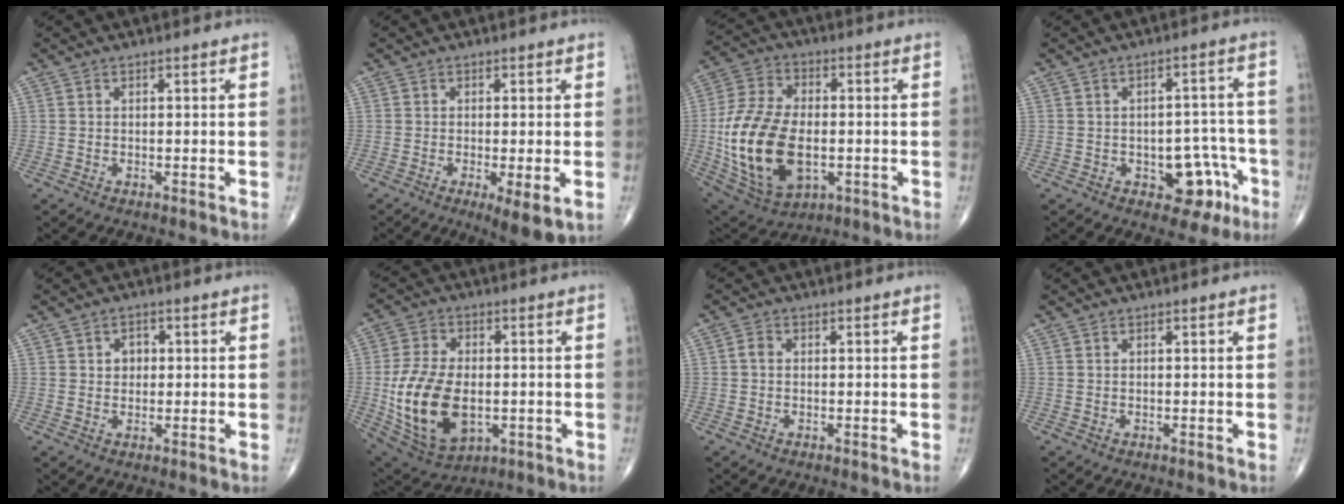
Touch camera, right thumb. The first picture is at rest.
{"total": 5.6, "force": [-1.7, 1.4, 5.2], "torque": [-0.088, -0.019, -0.028]}
{"total": 21.2, "force": [-2.9, 12.4, 16.9], "torque": [-0.333, -0.001, -0.038]}
{"total": 8.6, "force": [-3.6, 5.3, 5.7], "torque": [-0.029, 0.037, -0.040]}
{"total": 2.8, "force": [0.5, 2.3, 1.5], "torque": [-0.007, 0.002, 0.005]}
{"total": 17.6, "force": [-2.6, 10.5, 13.8], "torque": [-0.259, -0.005, -0.029]}
{"total": 1.4, "force": [-0.1, 1.1, 0.9], "torque": [-0.012, 0.002, -0.006]}
{"total": 0.0}